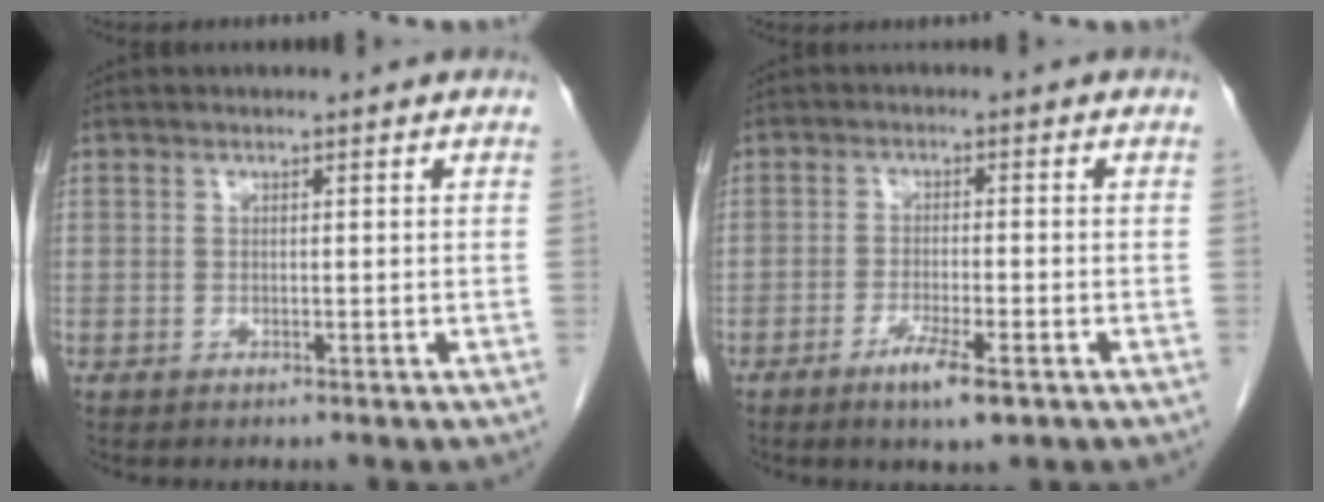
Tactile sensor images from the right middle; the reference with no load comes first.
{"total": 5.0, "force": [-2.9, 0.6, 4.0], "torque": [-0.074, -0.007, -0.048]}